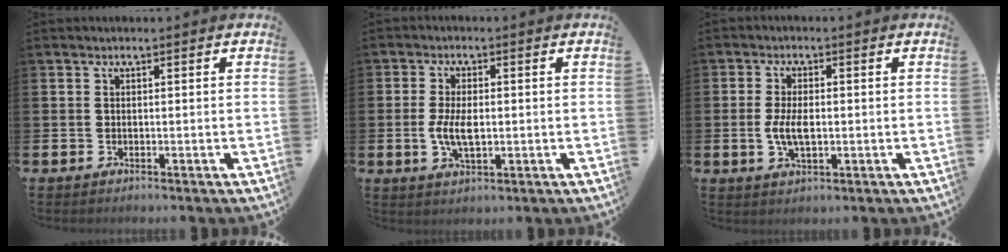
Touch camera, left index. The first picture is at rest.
{"total": 5.0, "force": [-0.1, 2.3, 4.4], "torque": [-0.096, 0.001, -0.007]}
{"total": 4.3, "force": [-0.2, 2.1, 3.8], "torque": [-0.078, 0.003, -0.007]}